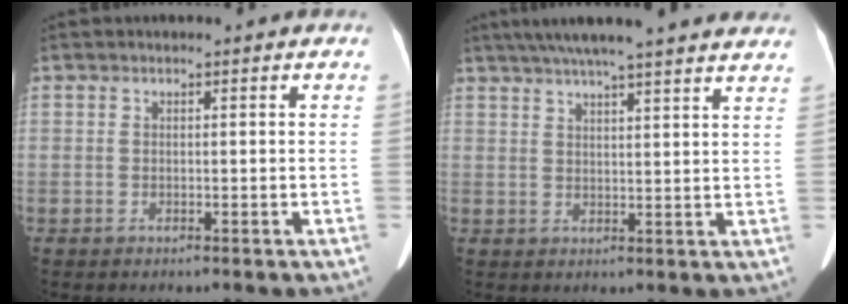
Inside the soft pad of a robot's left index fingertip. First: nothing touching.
{"total": 20.9, "force": [18.1, 0.9, 10.5], "torque": [-0.168, 0.026, 0.231]}